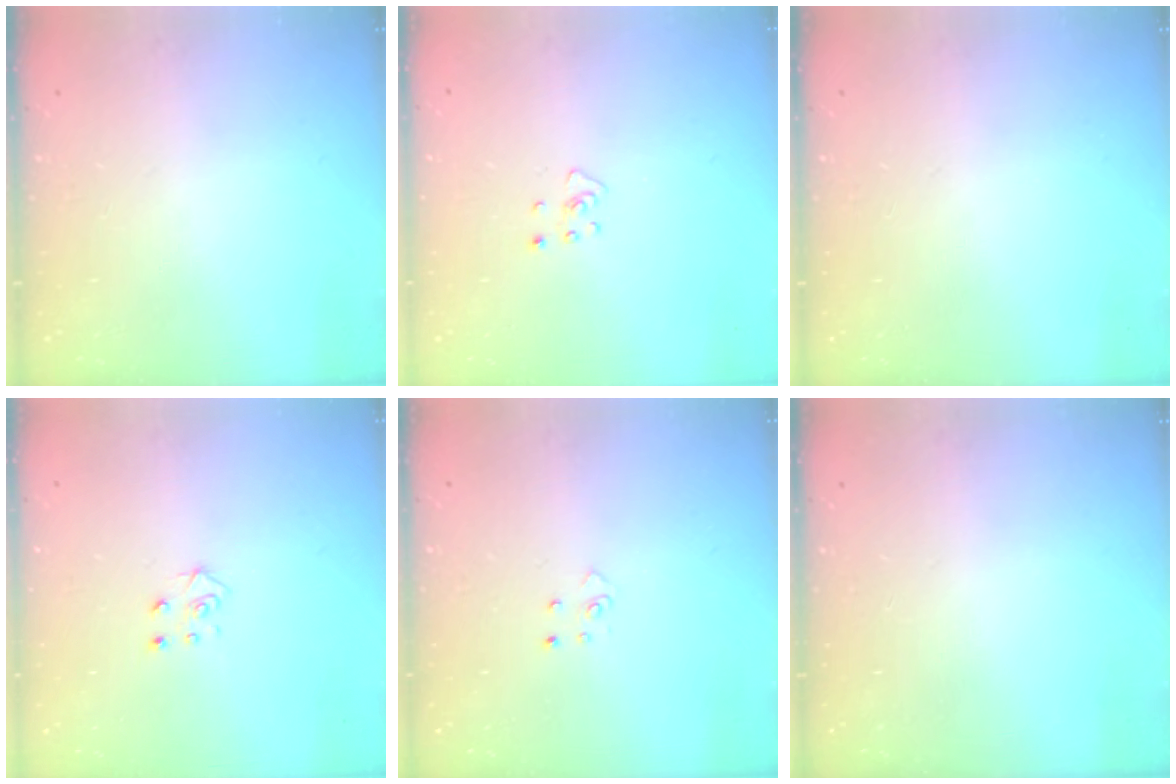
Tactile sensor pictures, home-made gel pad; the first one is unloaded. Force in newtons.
{"total": 3.6, "press": 3.6, "slide": 0.2}
{"total": 0.0}
{"total": 4.6, "press": 4.6, "slide": 0.4}
{"total": 2.6, "press": 2.6, "slide": 0.3}
{"total": 0.0}